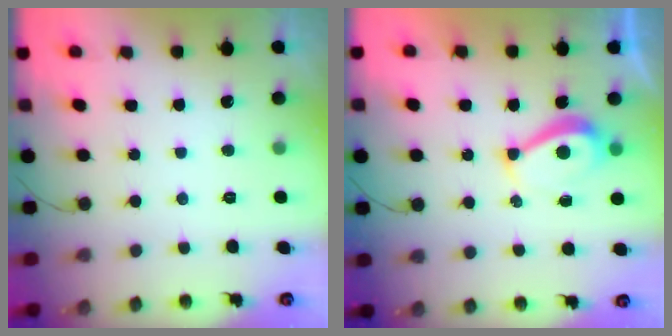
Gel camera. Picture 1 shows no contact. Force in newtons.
{"total": 6.1, "press": 6.0, "slide": 0.9}